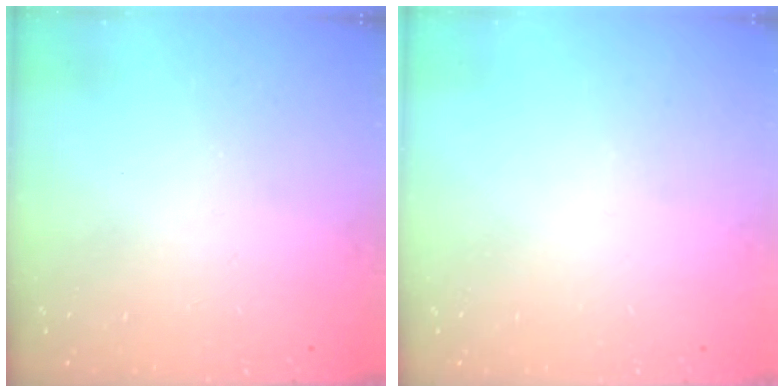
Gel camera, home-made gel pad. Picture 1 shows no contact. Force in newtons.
{"total": 0.0}